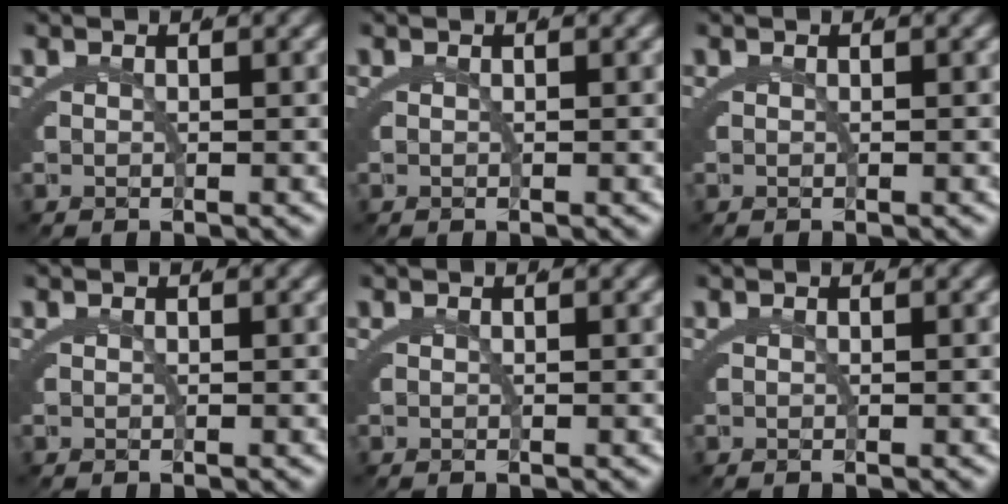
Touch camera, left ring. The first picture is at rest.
{"total": 0.0}
{"total": 0.0}
{"total": 0.0}
{"total": 0.0}
{"total": 0.0}